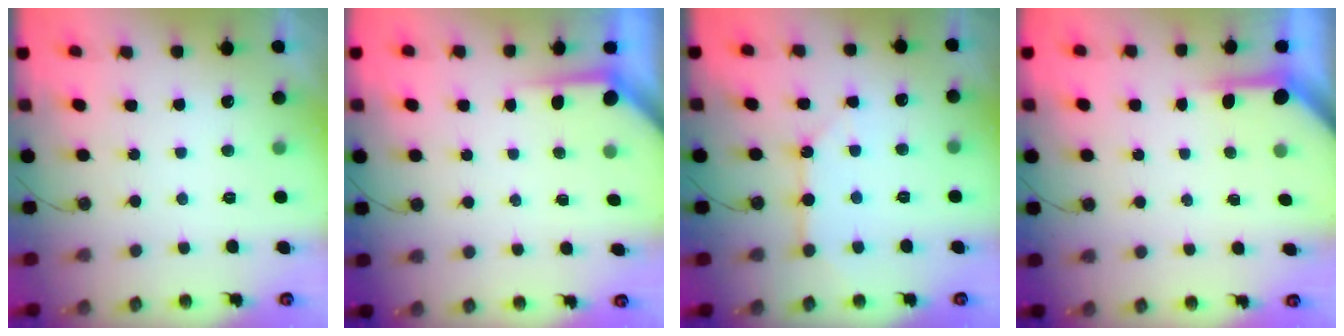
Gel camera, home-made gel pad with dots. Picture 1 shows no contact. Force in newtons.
{"total": 3.6, "press": 3.5, "slide": 0.4}
{"total": 6.2, "press": 6.2, "slide": 0.7}
{"total": 4.0, "press": 4.0, "slide": 0.3}